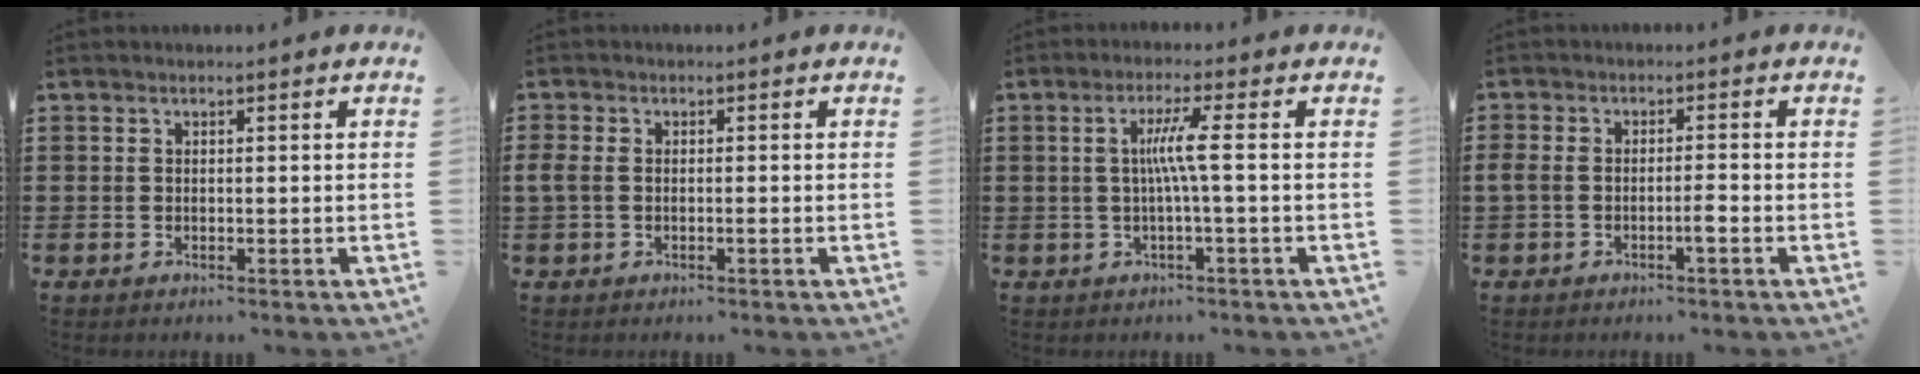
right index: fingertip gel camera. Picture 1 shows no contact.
{"total": 1.6, "force": [-0.4, 0.8, 1.4], "torque": [-0.035, -0.002, -0.010]}
{"total": 4.9, "force": [-0.1, -0.5, 4.8], "torque": [-0.091, -0.005, -0.008]}
{"total": 2.7, "force": [-1.3, 0.7, 2.3], "torque": [-0.042, 0.004, -0.024]}